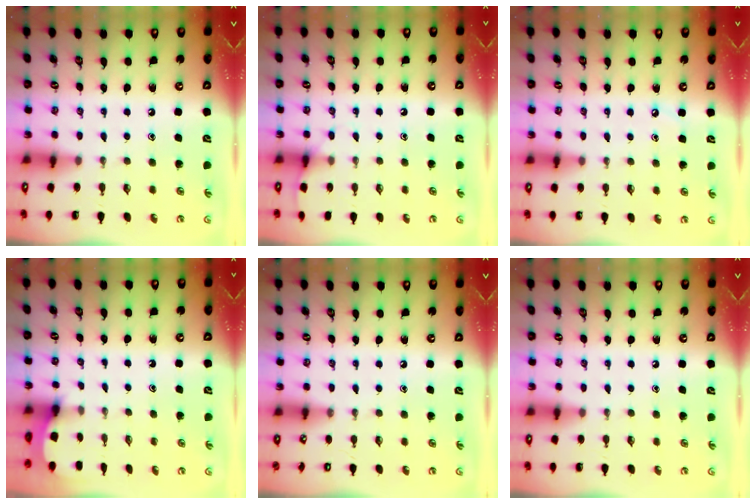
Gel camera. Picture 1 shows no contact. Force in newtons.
{"total": 5.6, "press": 5.5, "slide": 0.6}
{"total": 2.4, "press": 2.4, "slide": 0.3}
{"total": 1.0, "press": 0.9, "slide": 0.1}
{"total": 0.0}
{"total": 0.0}